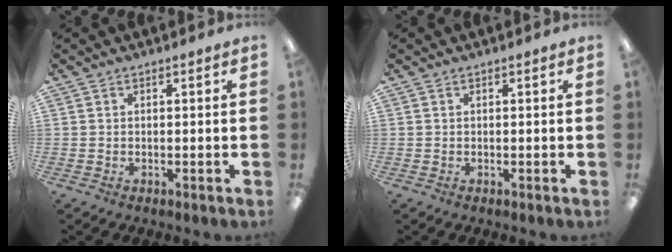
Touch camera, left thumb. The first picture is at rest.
{"total": 0.0}